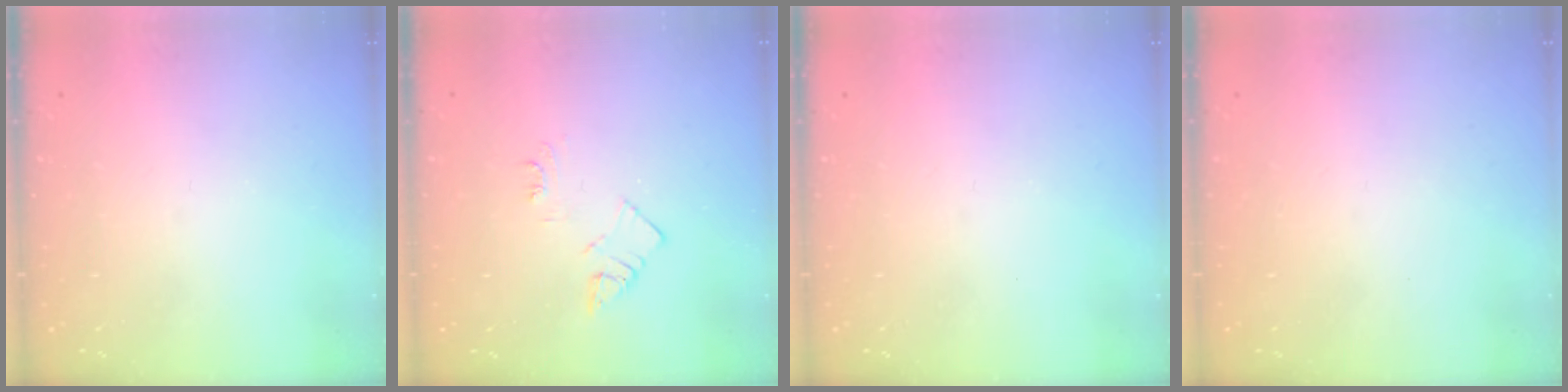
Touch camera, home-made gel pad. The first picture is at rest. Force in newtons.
{"total": 5.5, "press": 5.4, "slide": 0.7}
{"total": 0.0}
{"total": 1.5, "press": 1.5, "slide": 0.1}